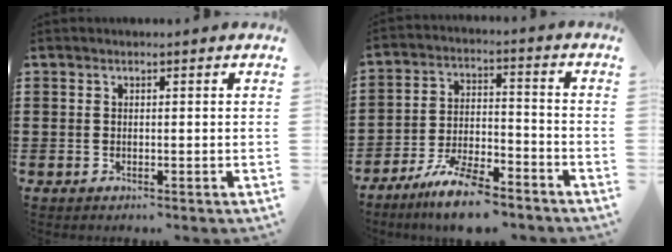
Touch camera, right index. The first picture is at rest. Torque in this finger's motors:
{"motor_torque": [0.45, 0.63, 0.76, 0.16]}